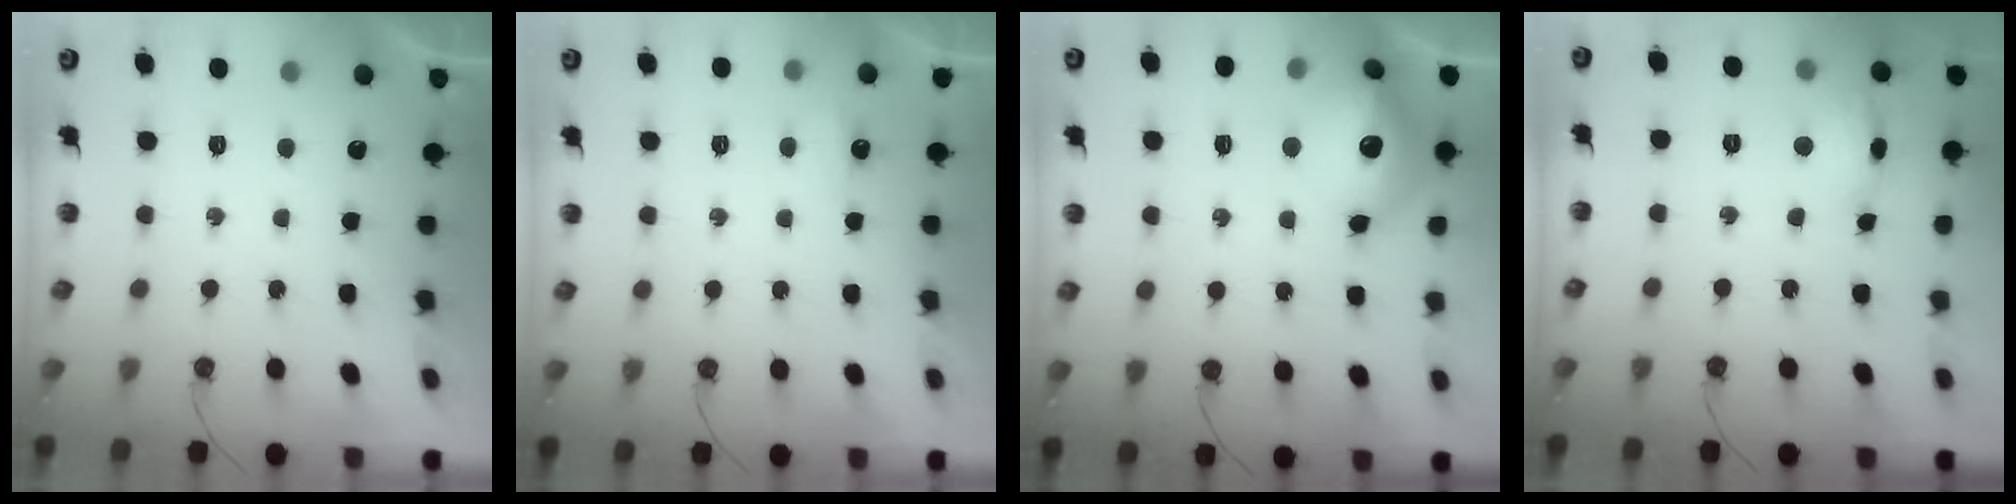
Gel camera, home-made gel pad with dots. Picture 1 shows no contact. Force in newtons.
{"total": 2.6, "press": 2.6, "slide": 0.4}
{"total": 17.8, "press": 17.7, "slide": 1.5}
{"total": 9.2, "press": 9.2, "slide": 1.2}